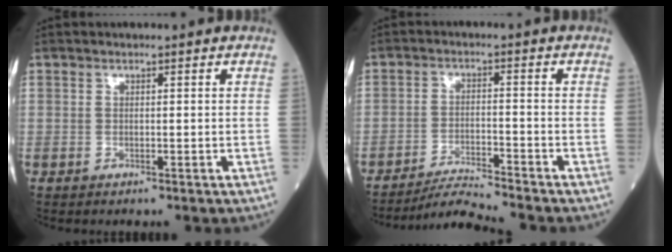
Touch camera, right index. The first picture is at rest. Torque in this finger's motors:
{"motor_torque": [0.14, -0.30, 0.07, 0.03]}